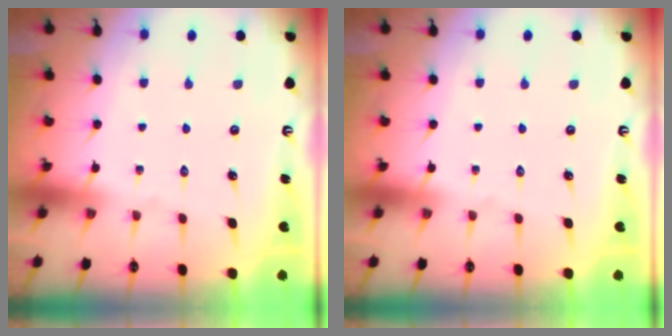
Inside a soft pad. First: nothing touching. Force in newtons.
{"total": 0.0}